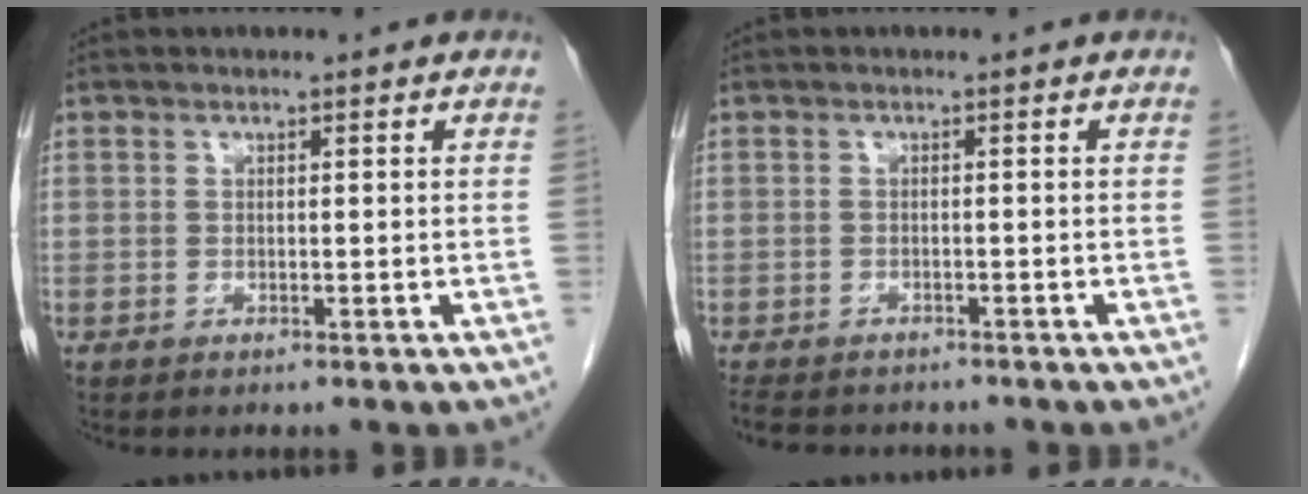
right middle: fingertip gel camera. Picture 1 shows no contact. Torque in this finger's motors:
{"motor_torque": [0.39, -0.18, 0.07, 0.03]}